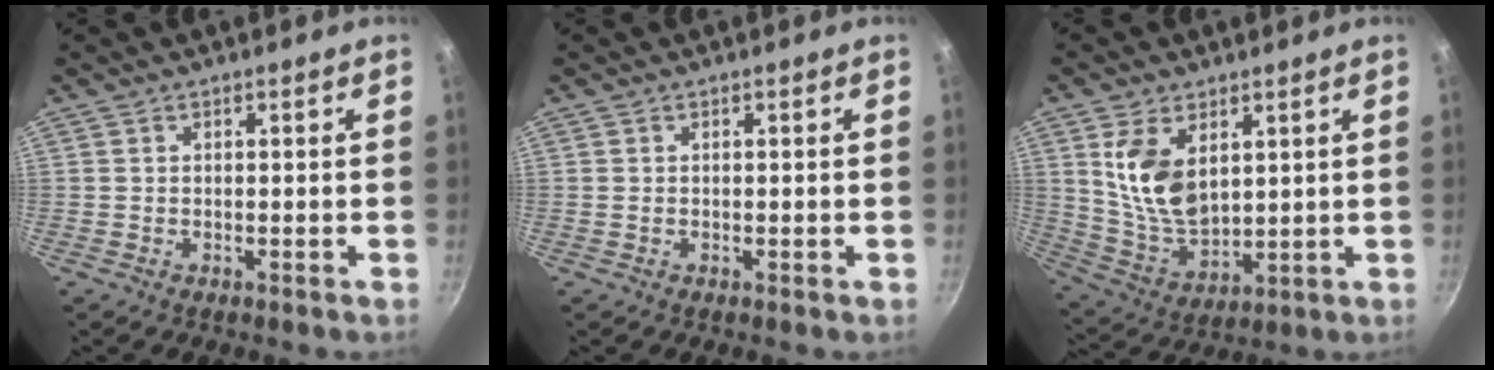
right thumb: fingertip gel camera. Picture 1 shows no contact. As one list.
[{"total": 0.0}, {"total": 12.1, "force": [3.9, 7.2, 9.0], "torque": [-0.155, -0.036, 0.089]}]